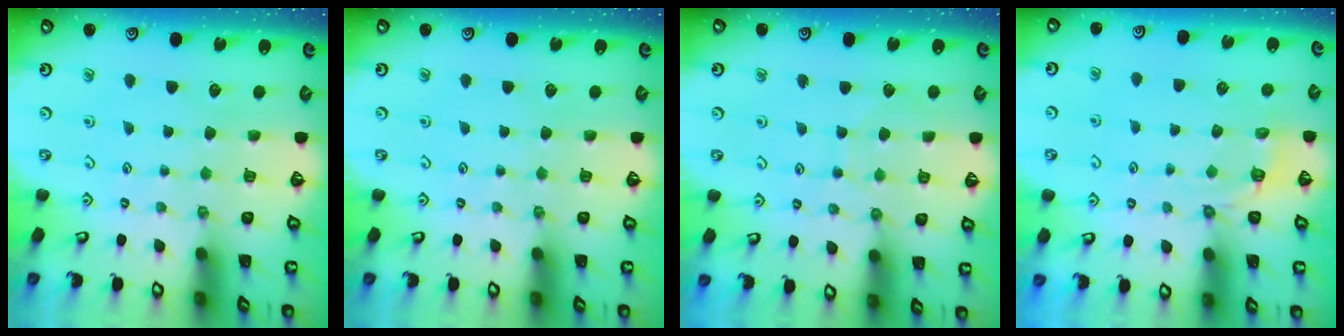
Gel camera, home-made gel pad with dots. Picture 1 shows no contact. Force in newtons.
{"total": 0.0}
{"total": 4.5, "press": 4.5, "slide": 0.5}
{"total": 2.9, "press": 2.0, "slide": 2.1}